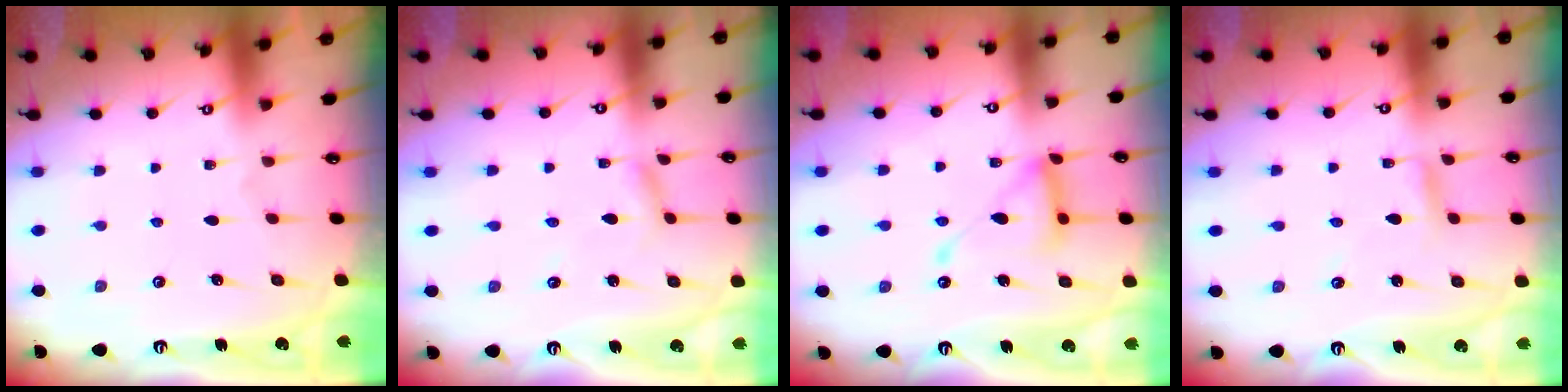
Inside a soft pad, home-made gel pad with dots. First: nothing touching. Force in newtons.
{"total": 2.2, "press": 2.2, "slide": 0.3}
{"total": 13.3, "press": 13.3, "slide": 1.3}
{"total": 2.9, "press": 2.9, "slide": 0.0}